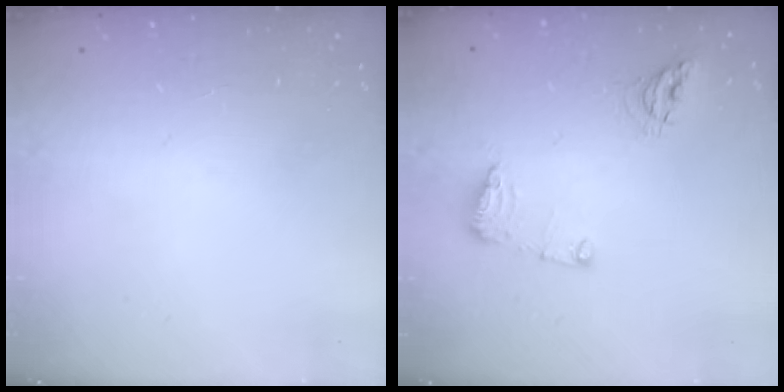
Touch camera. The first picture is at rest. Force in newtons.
{"total": 9.0, "press": 8.9, "slide": 0.9}